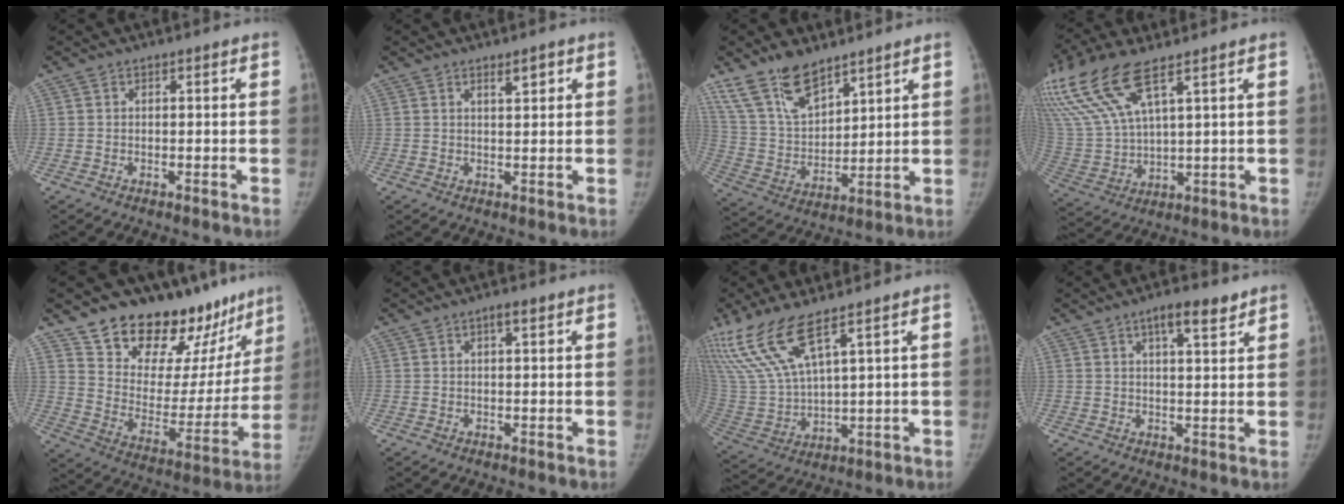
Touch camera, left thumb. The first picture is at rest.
{"total": 2.4, "force": [1.5, 0.7, 1.7], "torque": [-0.023, -0.010, 0.024]}
{"total": 13.3, "force": [9.7, 5.9, 6.9], "torque": [-0.102, -0.047, 0.199]}
{"total": 17.1, "force": [9.9, 5.8, 12.6], "torque": [-0.294, -0.022, 0.209]}
{"total": 25.4, "force": [19.3, 12.1, 11.2], "torque": [-0.116, -0.111, 0.288]}
{"total": 1.6, "force": [0.8, 0.5, 1.3], "torque": [-0.017, 0.000, 0.011]}
{"total": 13.5, "force": [8.9, 3.3, 9.6], "torque": [-0.218, -0.034, 0.197]}
{"total": 5.9, "force": [3.7, 1.7, 4.2], "torque": [-0.051, -0.018, 0.055]}